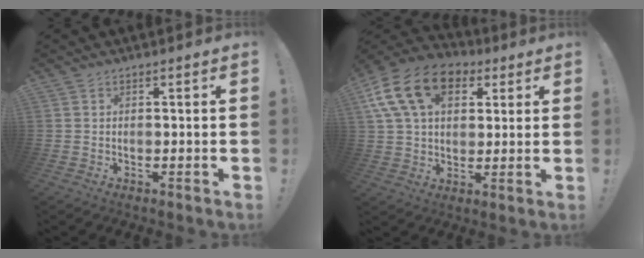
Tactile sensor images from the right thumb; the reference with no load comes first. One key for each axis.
{"total": 18.6, "fx": 7.3, "fy": 12.5, "fz": 11.7, "tx": -0.208, "ty": -0.018, "tz": 0.133}